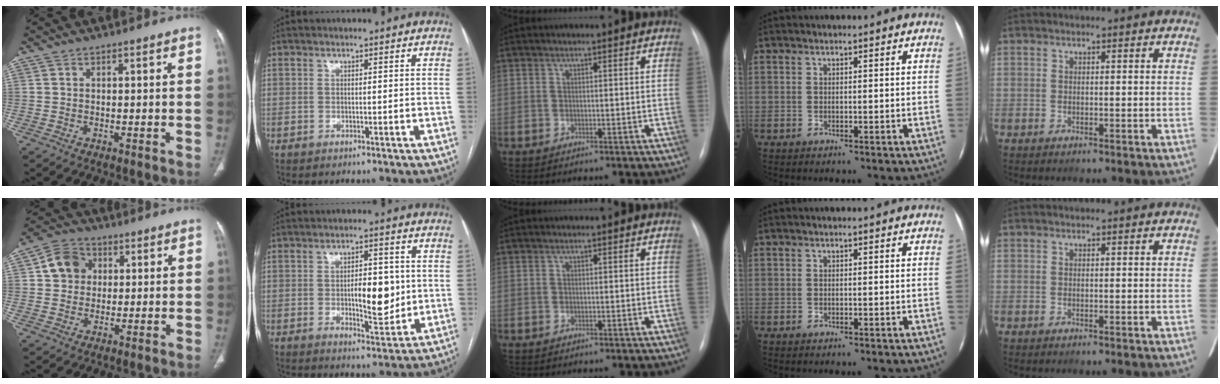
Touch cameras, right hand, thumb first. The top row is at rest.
{"thumb": {"total": 7.7, "force": [1.8, 6.7, 3.5], "torque": [-0.042, 0.006, 0.023]}, "index": {"total": 7.9, "force": [-0.2, 2.9, 7.3], "torque": [-0.106, -0.004, 0.004]}}